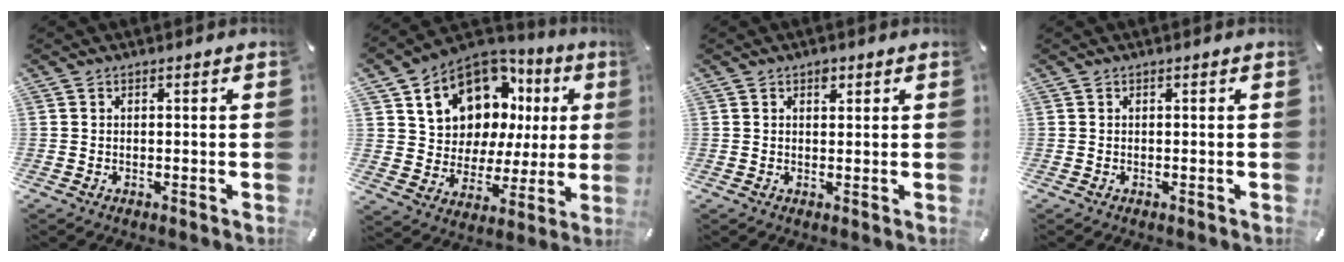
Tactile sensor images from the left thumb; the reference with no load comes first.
{"total": 13.9, "force": [7.7, 10.2, 5.4], "torque": [-0.101, -0.058, 0.147]}
{"total": 1.8, "force": [1.0, 1.2, 0.9], "torque": [-0.004, -0.004, 0.015]}
{"total": 0.0}